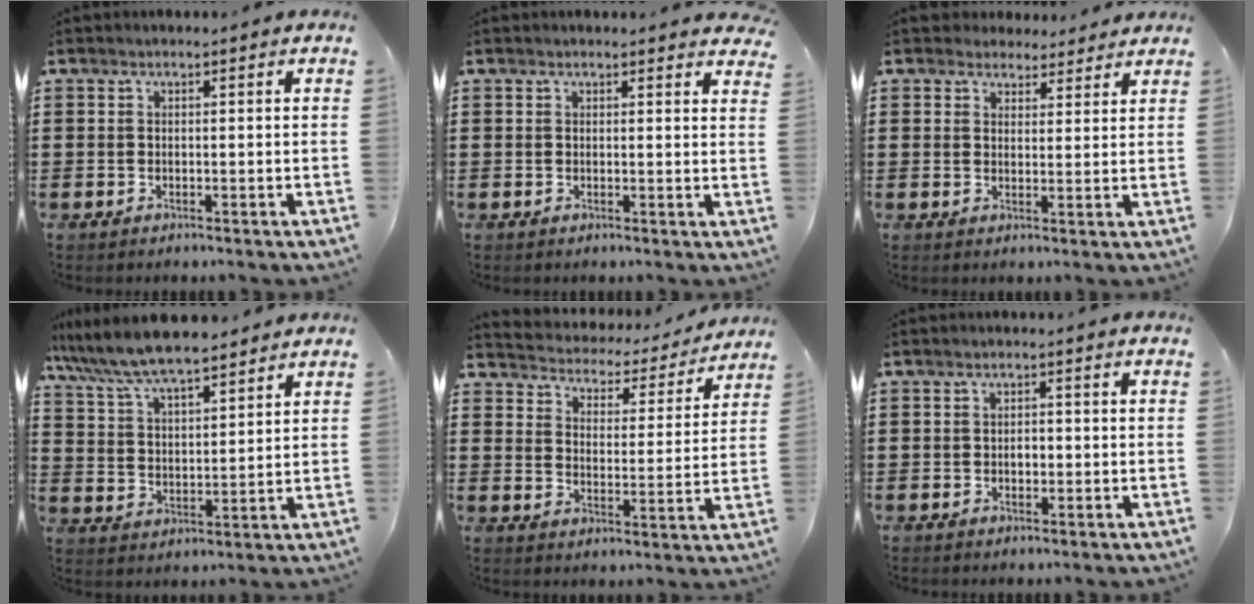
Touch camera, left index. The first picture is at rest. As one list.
[{"total": 1.4, "force": [1.4, 0.2, 0.2], "torque": [0.000, 0.000, 0.026]}, {"total": 3.5, "force": [3.2, 1.4, 0.2], "torque": [-0.016, 0.000, 0.061]}, {"total": 8.2, "force": [7.4, 1.2, 3.2], "torque": [-0.091, -0.027, 0.134]}, {"total": 3.1, "force": [3.1, 0.4, -0.2], "torque": [-0.019, -0.031, 0.045]}, {"total": 1.6, "force": [-0.1, 0.9, 1.3], "torque": [-0.026, 0.005, -0.003]}]